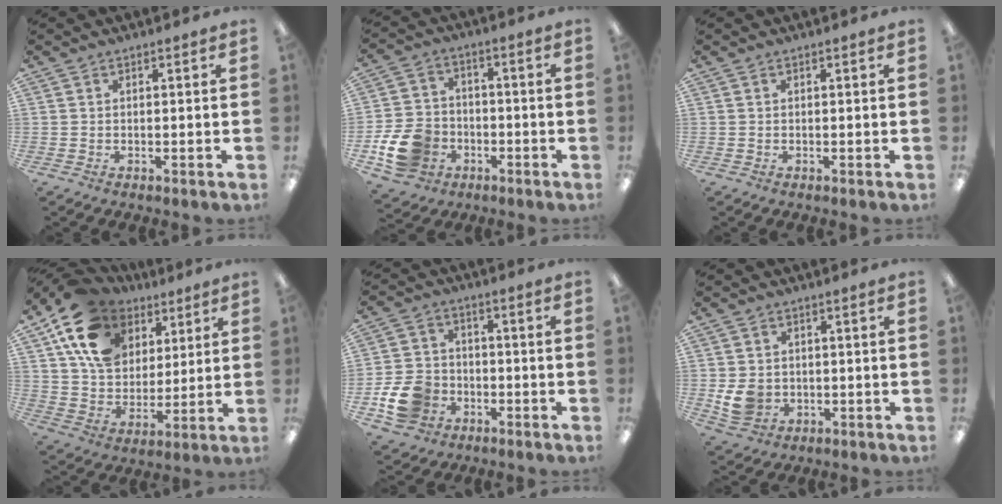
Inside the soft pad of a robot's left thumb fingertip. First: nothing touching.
{"total": 12.0, "force": [-5.0, 9.4, 5.6], "torque": [-0.135, 0.037, -0.084]}
{"total": 0.0}
{"total": 17.1, "force": [8.7, 12.6, 7.7], "torque": [-0.149, -0.031, 0.167]}
{"total": 10.7, "force": [-4.3, 8.4, 5.1], "torque": [-0.123, 0.034, -0.074]}
{"total": 6.1, "force": [-0.6, 5.3, 2.9], "torque": [-0.060, 0.002, -0.011]}